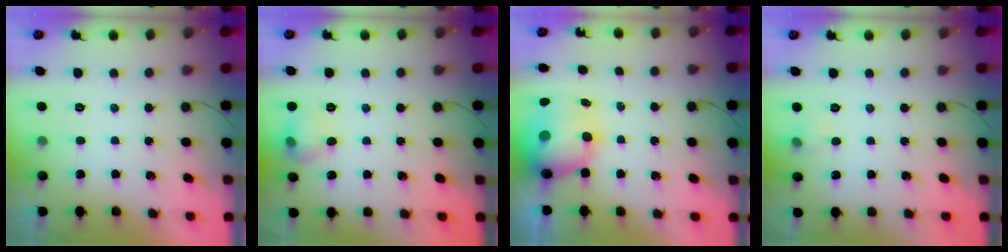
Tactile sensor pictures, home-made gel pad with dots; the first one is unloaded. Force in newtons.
{"total": 7.8, "press": 7.7, "slide": 0.8}
{"total": 11.7, "press": 11.3, "slide": 3.1}
{"total": 3.4, "press": 3.2, "slide": 1.3}